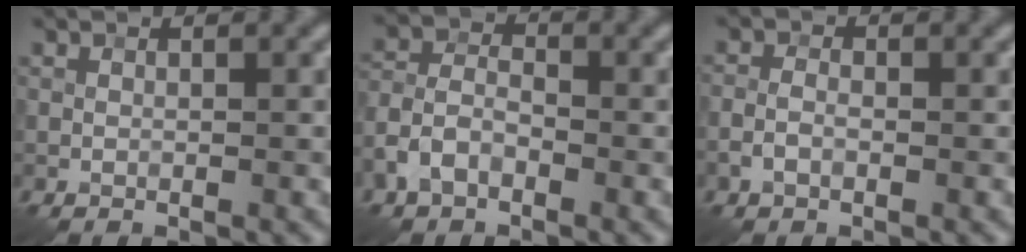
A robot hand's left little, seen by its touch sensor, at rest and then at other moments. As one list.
[{"total": 3.6, "force": [-2.0, 2.2, 2.0], "torque": [-0.043, 0.007, -0.050]}, {"total": 1.5, "force": [-0.6, 0.9, 1.0], "torque": [-0.020, 0.004, -0.017]}]